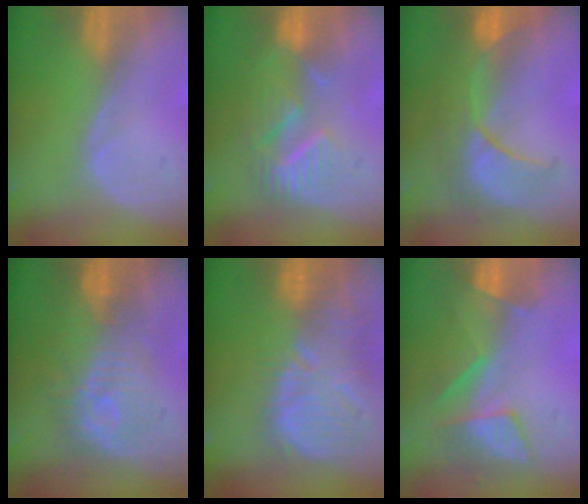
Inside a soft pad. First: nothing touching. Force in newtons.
{"total": 8.9, "press": 7.8, "slide": 4.4}
{"total": 9.0, "press": 8.8, "slide": 2.0}
{"total": 9.1, "press": 8.9, "slide": 2.0}
{"total": 13.3, "press": 11.4, "slide": 6.8}
{"total": 8.5, "press": 7.2, "slide": 4.5}